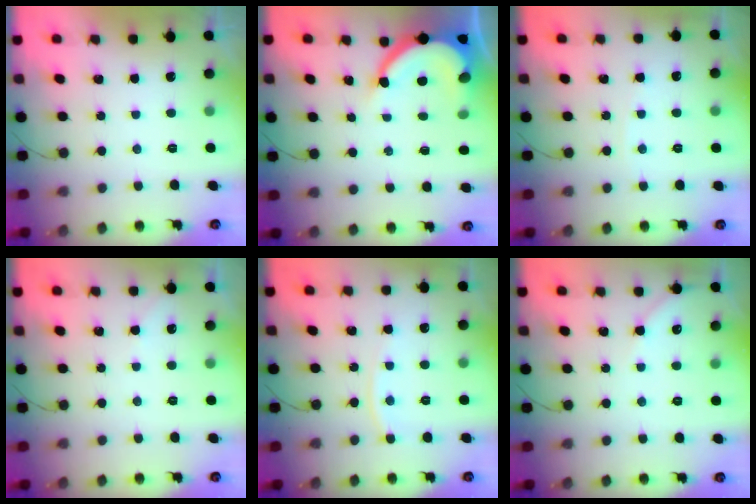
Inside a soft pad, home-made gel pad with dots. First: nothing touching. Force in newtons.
{"total": 10.2, "press": 10.1, "slide": 0.9}
{"total": 2.3, "press": 2.3, "slide": 0.3}
{"total": 2.3, "press": 2.3, "slide": 0.4}
{"total": 6.1, "press": 6.1, "slide": 0.4}
{"total": 2.9, "press": 2.9, "slide": 0.4}